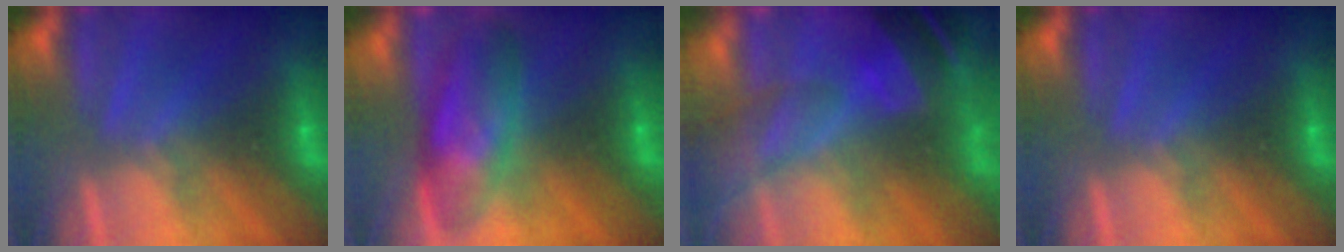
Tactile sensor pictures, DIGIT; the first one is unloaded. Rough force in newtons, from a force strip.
{"total": 7.4}
{"total": 7.7}
{"total": 0.0}